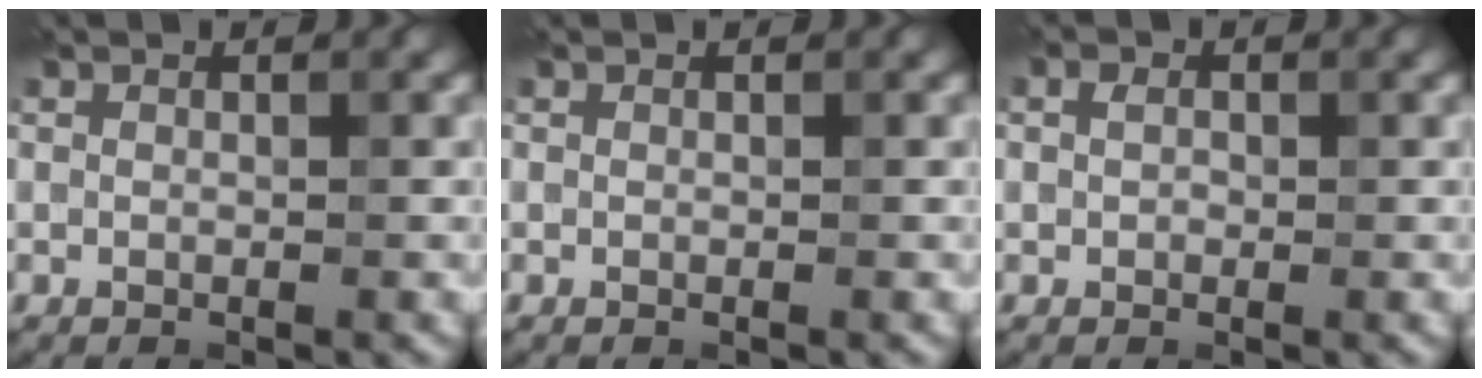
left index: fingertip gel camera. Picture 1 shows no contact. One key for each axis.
{"total": 0.0}
{"total": 1.1, "fx": 0.2, "fy": 1.0, "fz": 0.5, "tx": -0.007, "ty": 0.010, "tz": -0.001}